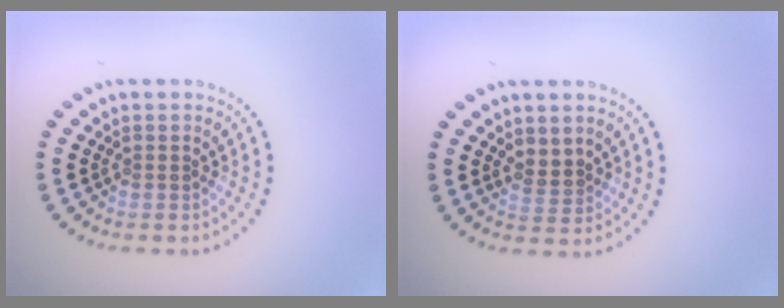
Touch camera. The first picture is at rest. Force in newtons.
{"total": 1.7, "press": 1.5, "slide": 0.8}